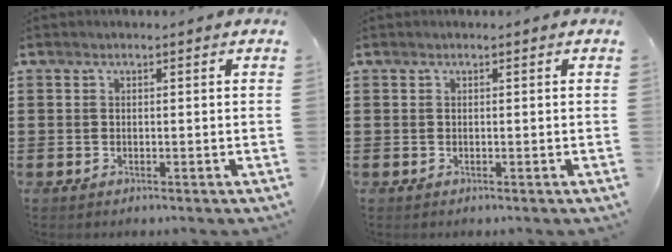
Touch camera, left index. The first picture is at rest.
{"total": 0.0}